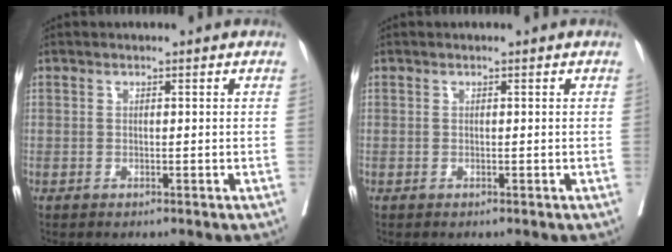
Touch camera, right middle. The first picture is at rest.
{"total": 0.0}